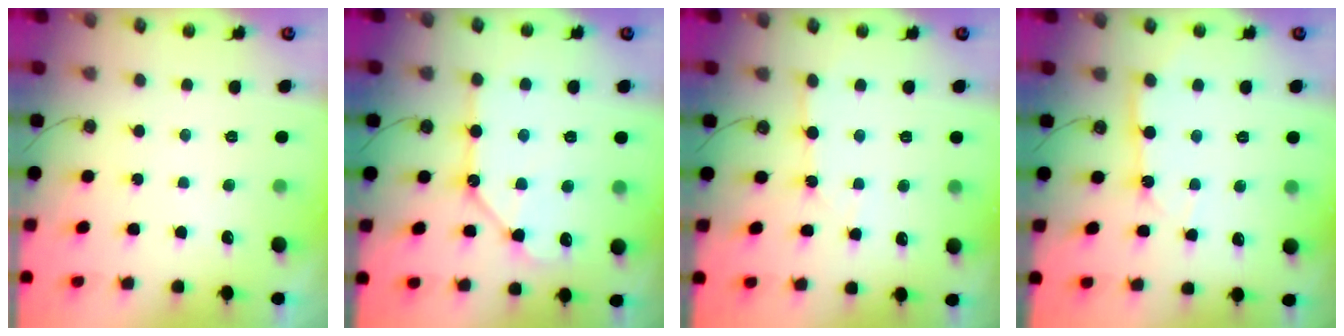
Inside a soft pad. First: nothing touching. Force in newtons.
{"total": 11.5, "press": 11.5, "slide": 1.2}
{"total": 4.7, "press": 4.7, "slide": 0.5}
{"total": 6.1, "press": 6.1, "slide": 0.6}